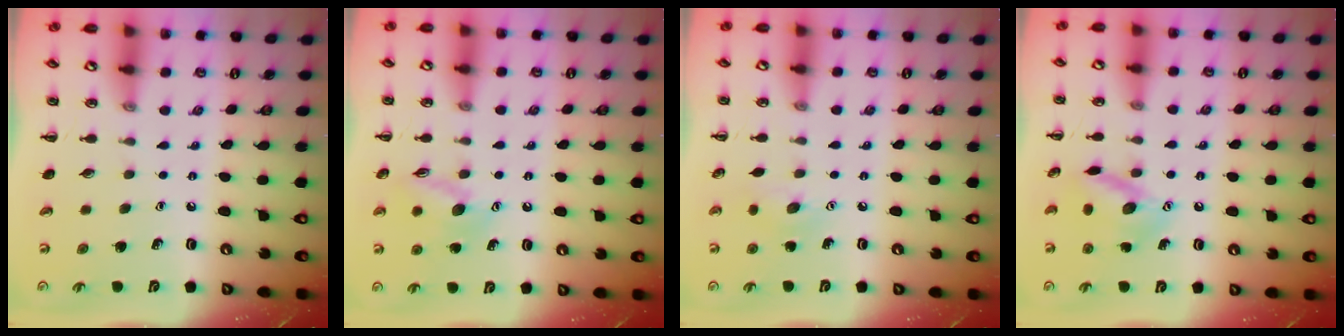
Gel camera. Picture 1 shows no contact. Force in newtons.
{"total": 10.5, "press": 10.5, "slide": 0.9}
{"total": 5.8, "press": 5.7, "slide": 1.3}
{"total": 11.4, "press": 11.4, "slide": 0.4}